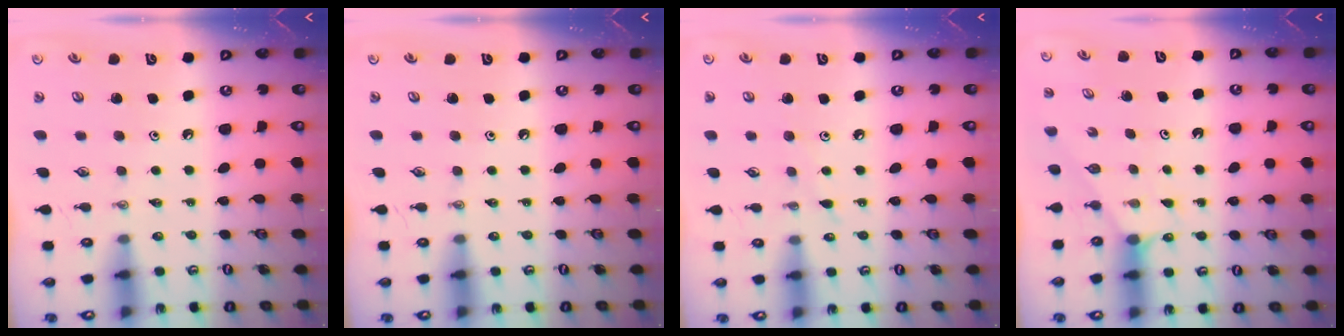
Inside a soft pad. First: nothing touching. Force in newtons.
{"total": 0.0}
{"total": 2.7, "press": 2.7, "slide": 0.5}
{"total": 1.2, "press": 1.2, "slide": 0.2}